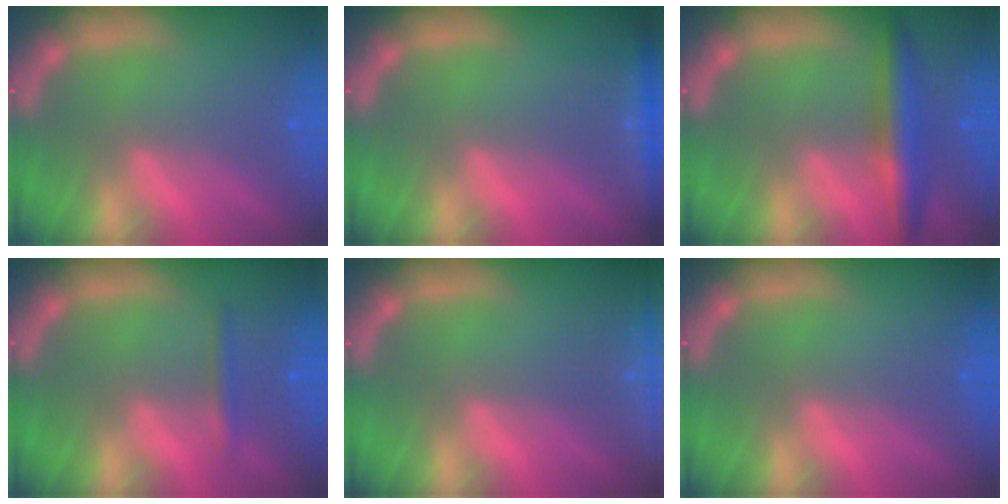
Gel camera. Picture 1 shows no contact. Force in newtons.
{"total": 3.0}
{"total": 5.0}
{"total": 1.4}
{"total": 10.1}
{"total": 0.0}